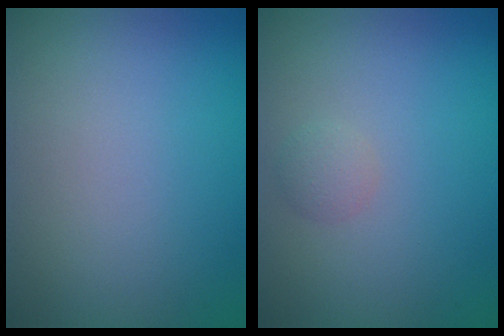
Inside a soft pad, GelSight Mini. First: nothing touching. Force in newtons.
{"total": 1.1, "press": 1.1, "slide": 0.0}